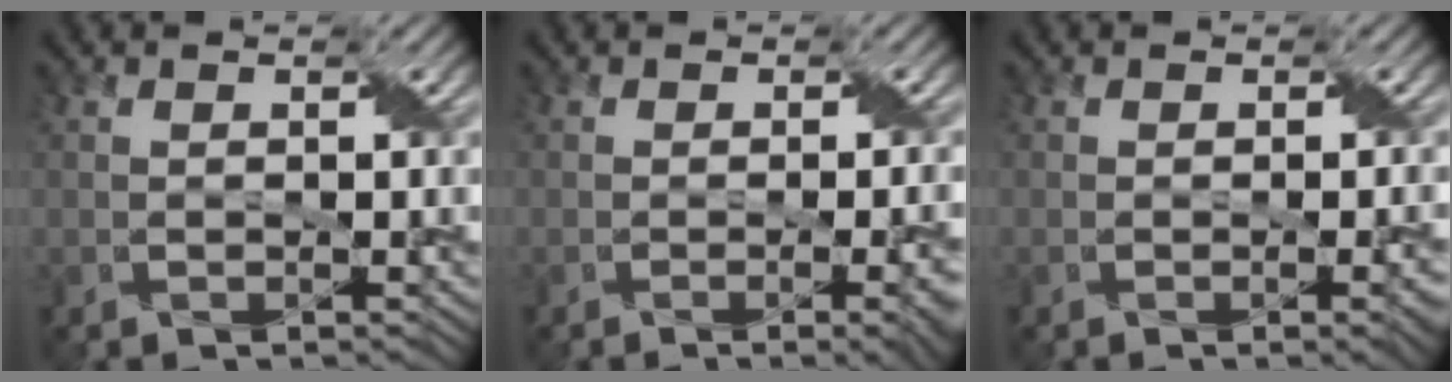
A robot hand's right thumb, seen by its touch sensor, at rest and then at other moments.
{"total": 4.1, "force": [-1.4, 1.2, 3.7], "torque": [-0.037, -0.003, -0.015]}
{"total": 2.7, "force": [-0.6, 0.8, 2.5], "torque": [-0.027, 0.000, -0.009]}